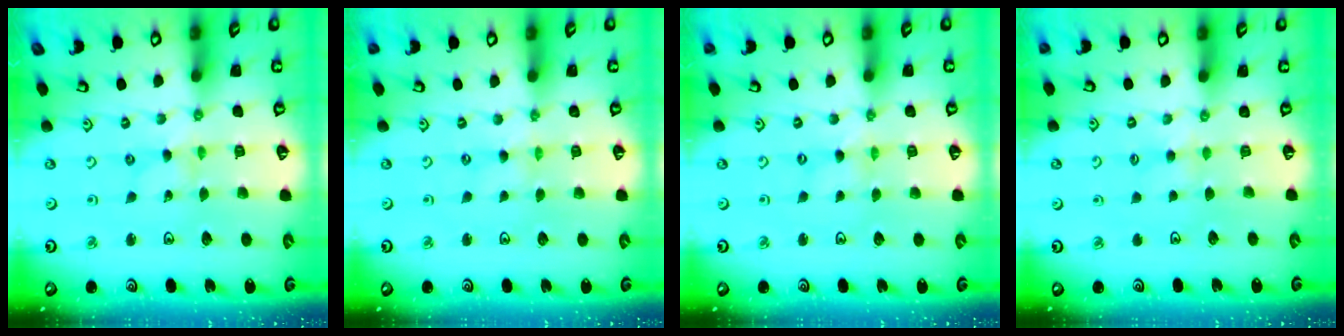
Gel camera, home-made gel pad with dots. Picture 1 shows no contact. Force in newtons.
{"total": 0.0}
{"total": 0.7, "press": 0.7, "slide": 0.1}
{"total": 2.4, "press": 2.4, "slide": 0.3}